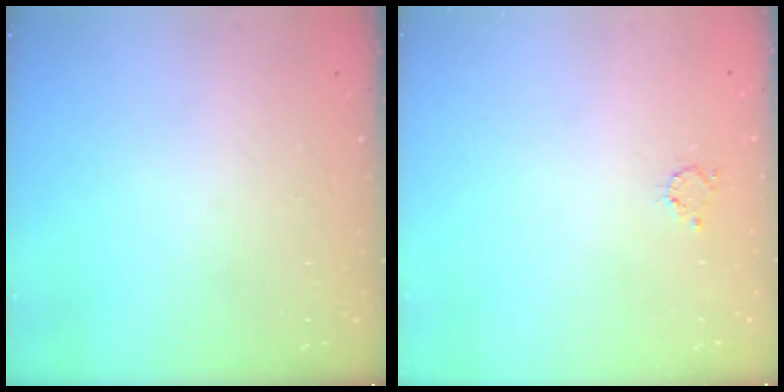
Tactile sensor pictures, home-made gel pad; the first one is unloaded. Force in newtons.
{"total": 2.6, "press": 2.6, "slide": 0.4}